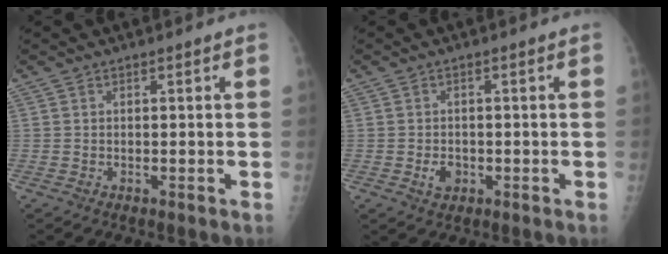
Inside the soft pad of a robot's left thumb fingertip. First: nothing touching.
{"total": 2.9, "force": [-0.9, 2.2, 1.6], "torque": [-0.019, 0.002, -0.010]}